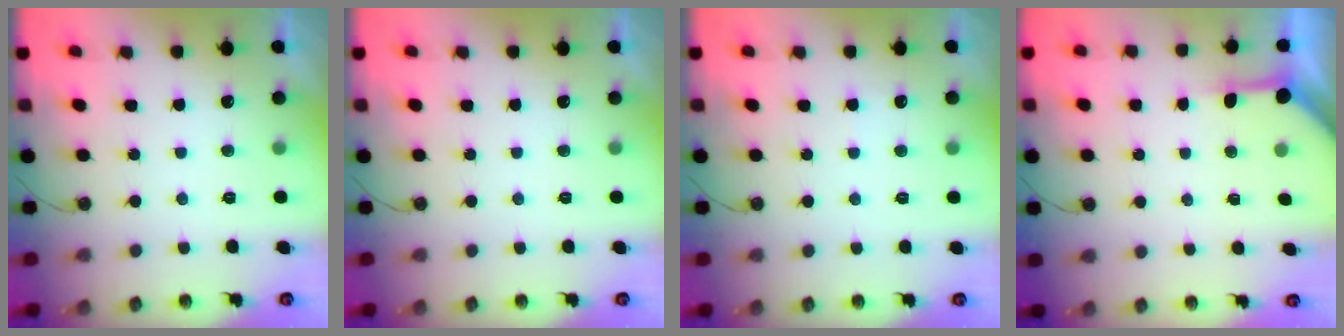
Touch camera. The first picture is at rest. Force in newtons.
{"total": 0.0}
{"total": 2.9, "press": 2.9, "slide": 0.3}
{"total": 3.9, "press": 3.8, "slide": 0.4}